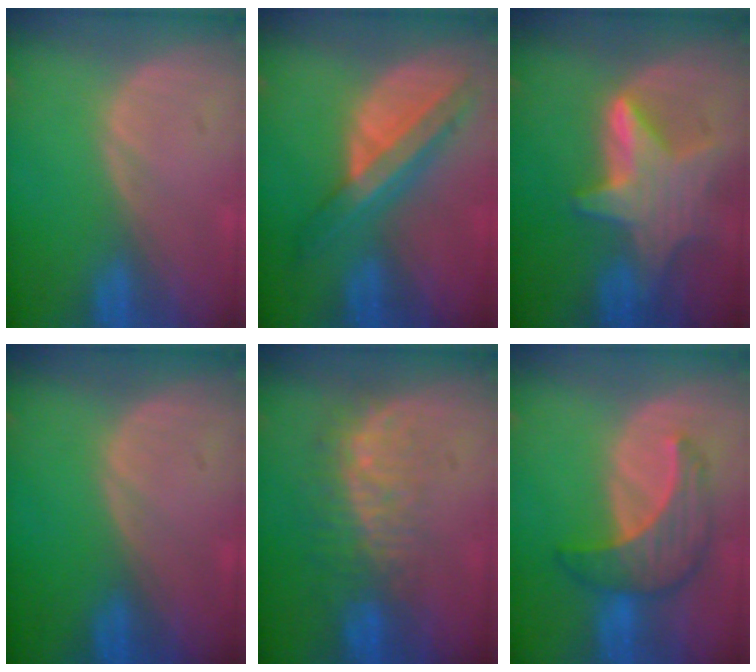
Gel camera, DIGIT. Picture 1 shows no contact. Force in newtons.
{"total": 8.2, "press": 6.9, "slide": 4.5}
{"total": 8.1, "press": 8.0, "slide": 0.6}
{"total": 0.0}
{"total": 8.3, "press": 7.3, "slide": 3.9}
{"total": 6.9, "press": 6.9, "slide": 0.1}